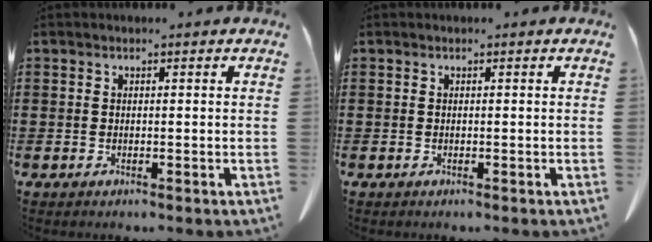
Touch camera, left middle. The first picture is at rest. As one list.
[{"total": 0.0}]